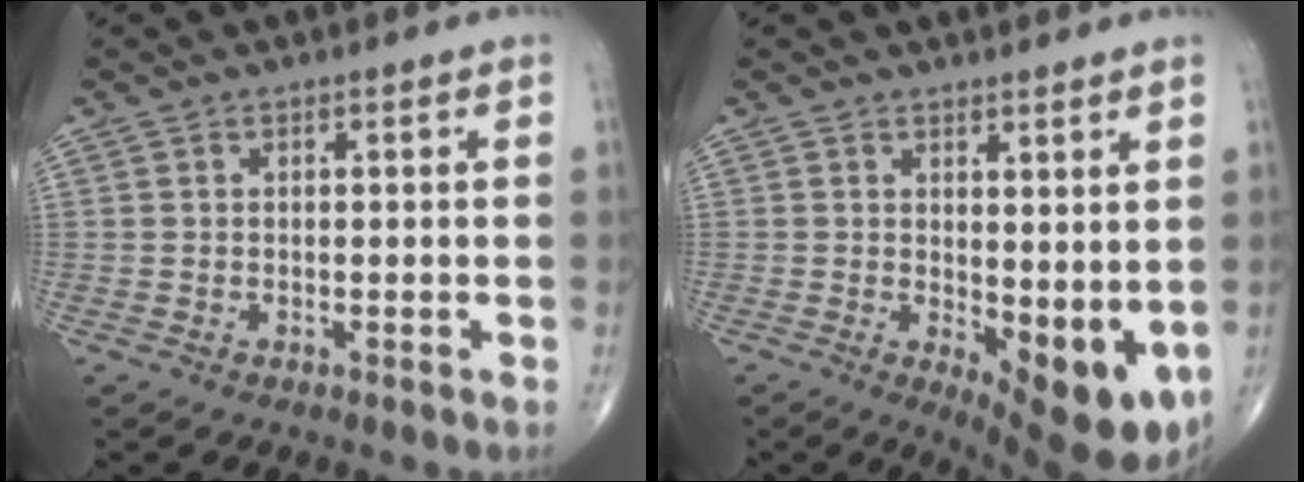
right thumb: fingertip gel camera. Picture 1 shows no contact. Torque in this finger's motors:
{"motor_torque": [-0.15, 1.00, 0.17, -0.10, 0.07]}